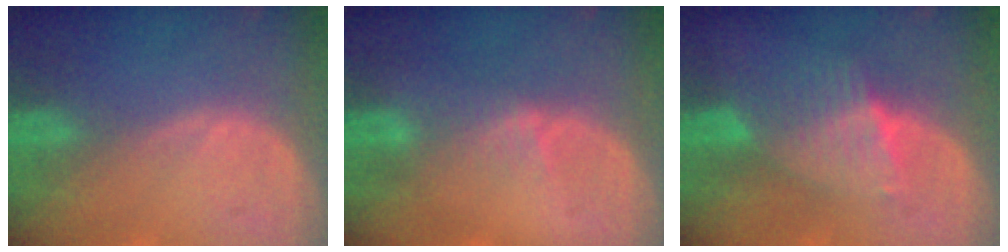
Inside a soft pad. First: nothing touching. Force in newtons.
{"total": 1.9, "press": 1.9, "slide": 0.2}
{"total": 6.6, "press": 5.8, "slide": 3.0}